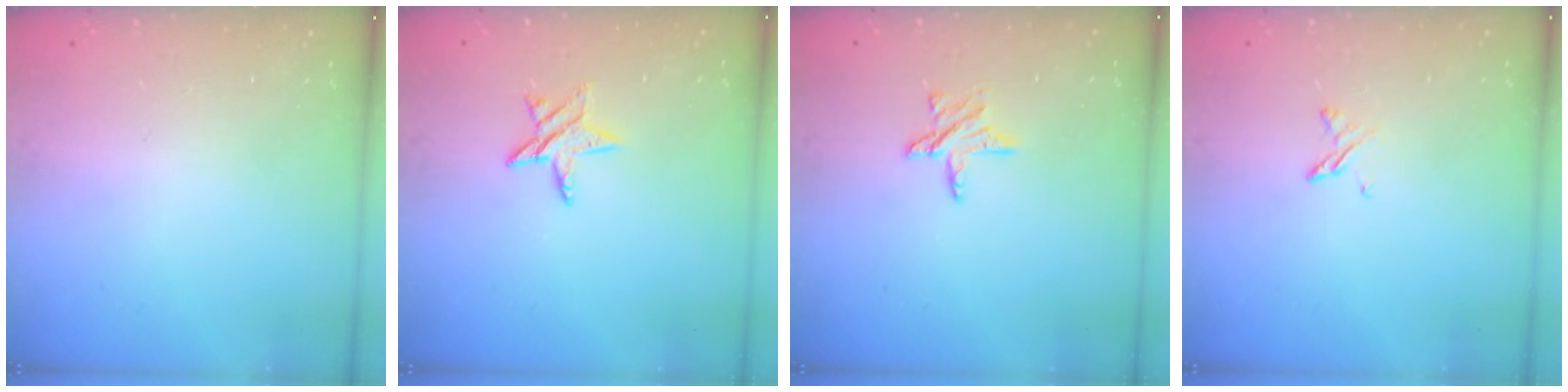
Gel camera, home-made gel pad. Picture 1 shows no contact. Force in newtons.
{"total": 7.2, "press": 7.1, "slide": 0.7}
{"total": 6.6, "press": 6.6, "slide": 0.3}
{"total": 3.4, "press": 3.4, "slide": 0.5}